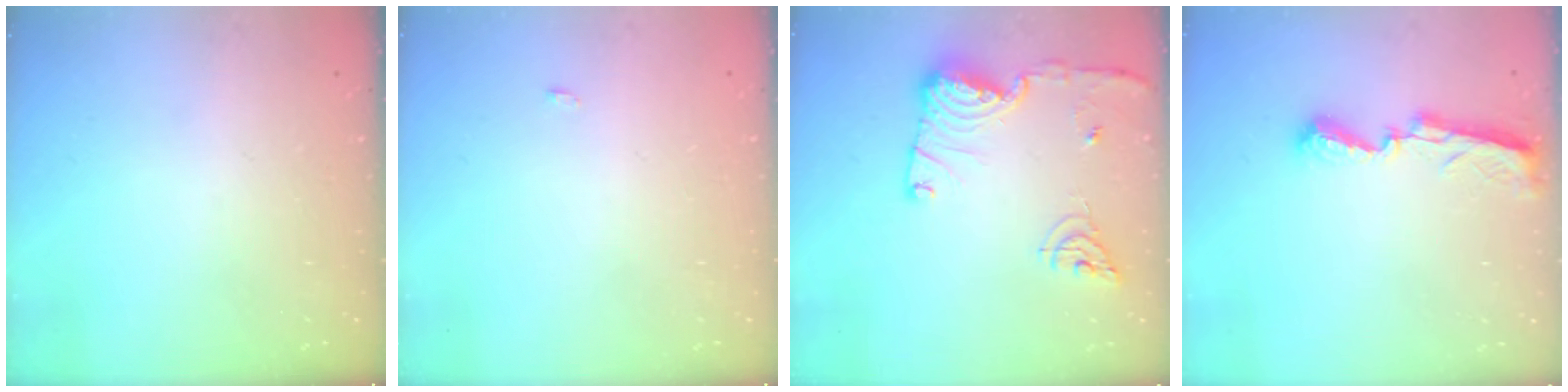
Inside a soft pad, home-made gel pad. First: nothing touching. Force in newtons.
{"total": 6.7, "press": 2.2, "slide": 6.3}
{"total": 14.9, "press": 14.8, "slide": 1.6}
{"total": 8.0, "press": 8.0, "slide": 0.4}